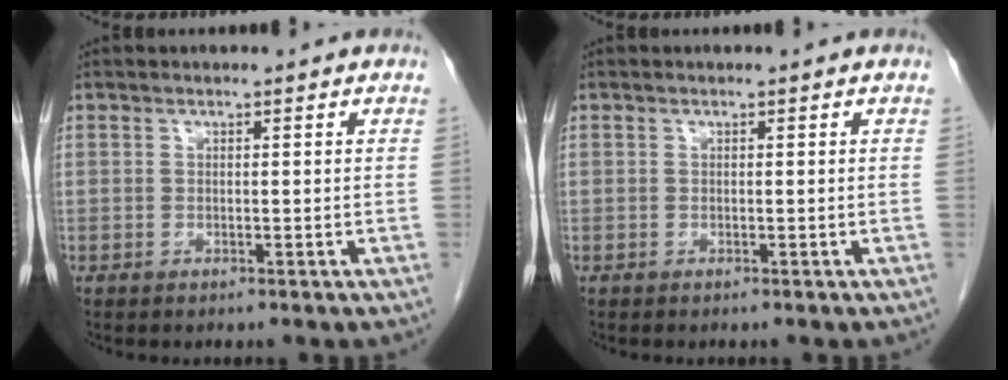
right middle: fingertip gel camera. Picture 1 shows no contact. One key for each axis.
{"total": 0.0}